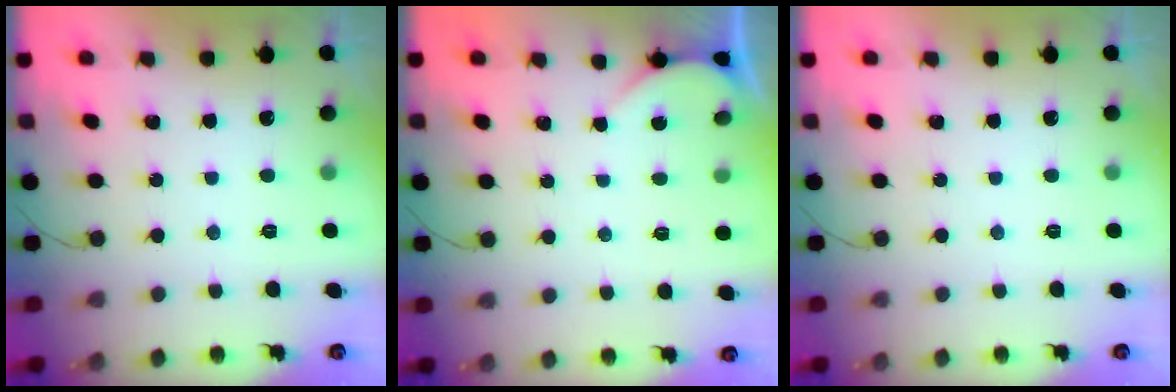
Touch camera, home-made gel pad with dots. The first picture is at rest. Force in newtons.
{"total": 2.3, "press": 2.3, "slide": 0.2}
{"total": 0.0}